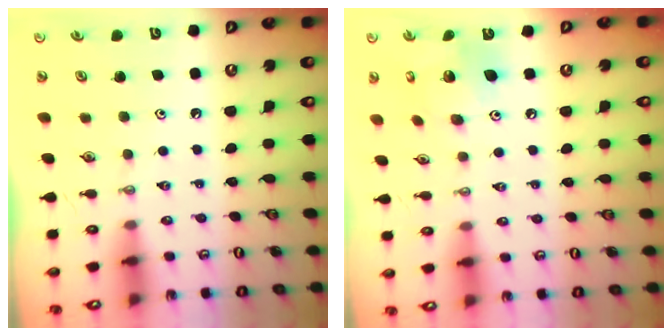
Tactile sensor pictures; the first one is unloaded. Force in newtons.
{"total": 11.5, "press": 11.5, "slide": 0.6}